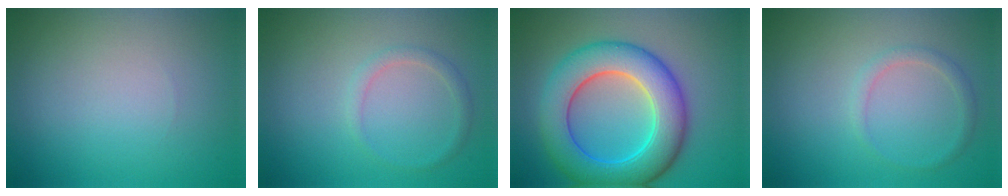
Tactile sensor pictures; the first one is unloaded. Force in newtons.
{"total": 1.3, "press": 1.3, "slide": 0.1}
{"total": 9.0, "press": 9.0, "slide": 0.2}
{"total": 1.3, "press": 1.3, "slide": 0.1}